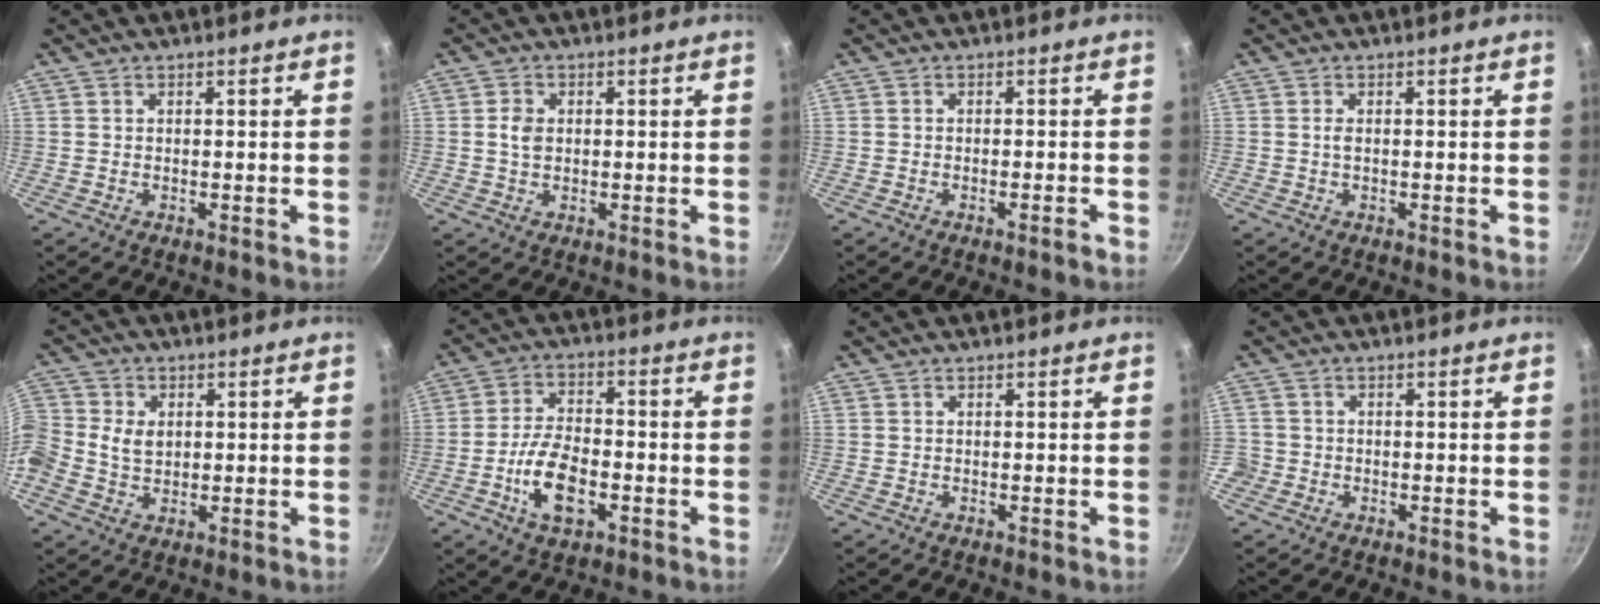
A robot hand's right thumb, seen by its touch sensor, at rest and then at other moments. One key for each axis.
{"total": 3.2, "fx": 0.4, "fy": 2.3, "fz": 2.1, "tx": -0.033, "ty": 0.000, "tz": 0.005}
{"total": 1.3, "fx": -0.9, "fy": -0.1, "fz": 0.9, "tx": -0.022, "ty": 0.011, "tz": -0.014}
{"total": 0.8, "fx": 0.0, "fy": 0.3, "fz": 0.8, "tx": -0.016, "ty": -0.001, "tz": 0.001}
{"total": 9.1, "fx": 0.1, "fy": 7.7, "fz": 4.8, "tx": -0.105, "ty": 0.023, "tz": -0.007}
{"total": 10.0, "fx": -3.4, "fy": 5.1, "fz": 7.9, "tx": -0.140, "ty": 0.022, "tz": -0.066}
{"total": 0.0}
{"total": 2.0, "fx": -0.8, "fy": 1.8, "fz": 0.2, "tx": 0.005, "ty": 0.012, "tz": -0.011}